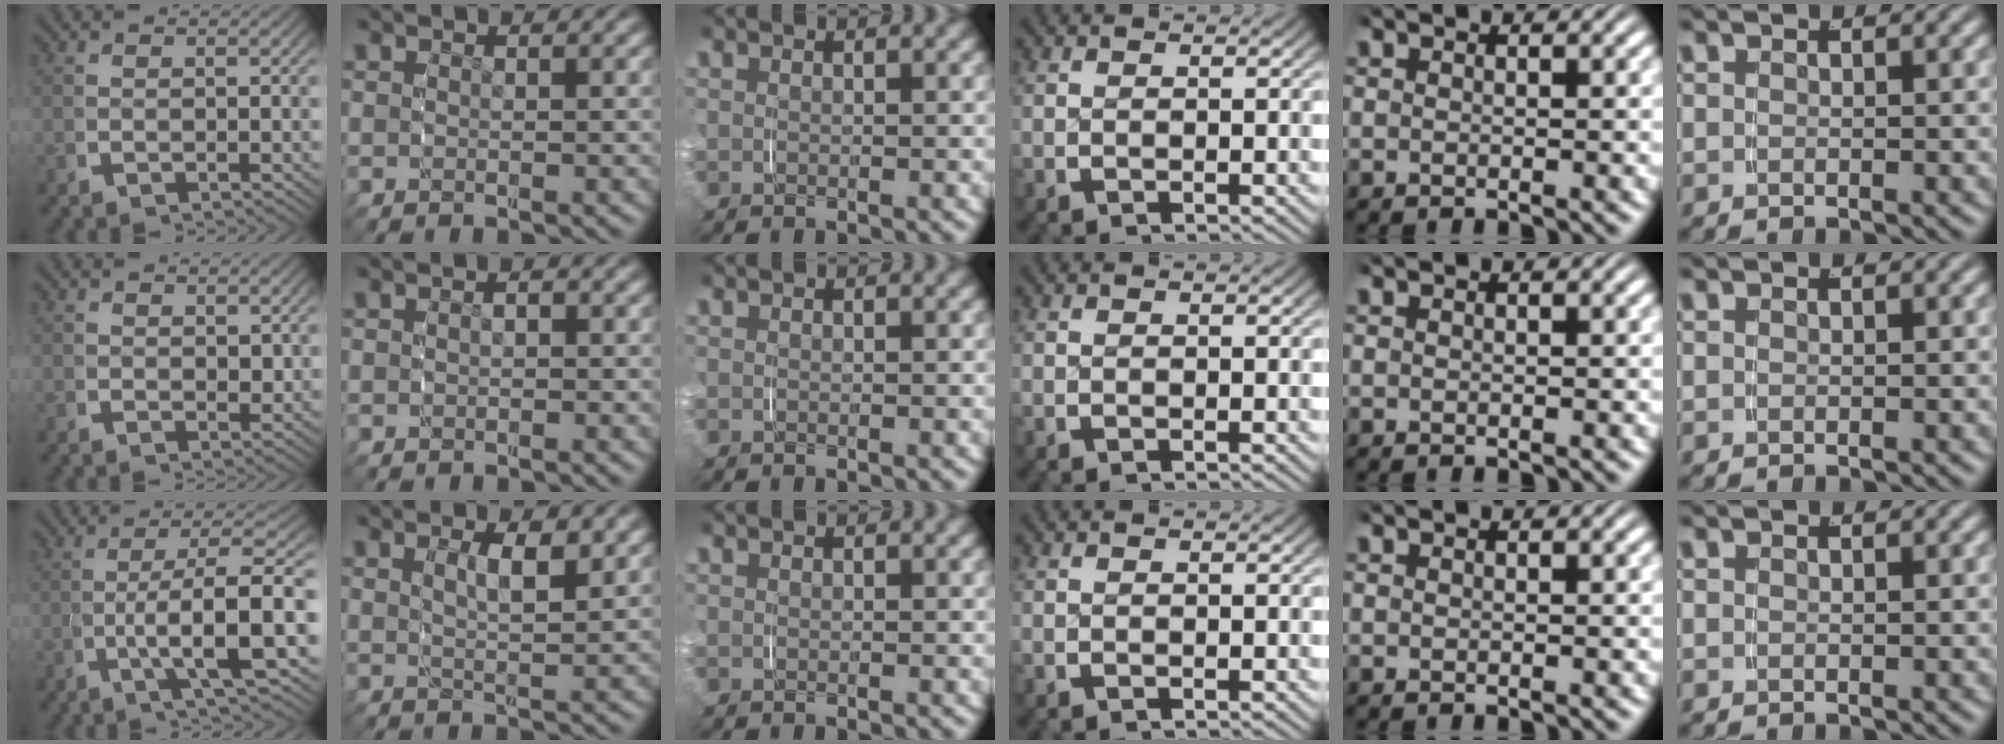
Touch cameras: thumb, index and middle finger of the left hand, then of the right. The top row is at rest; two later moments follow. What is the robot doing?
{"motion": "grasp_and_lifting", "object": "map"}